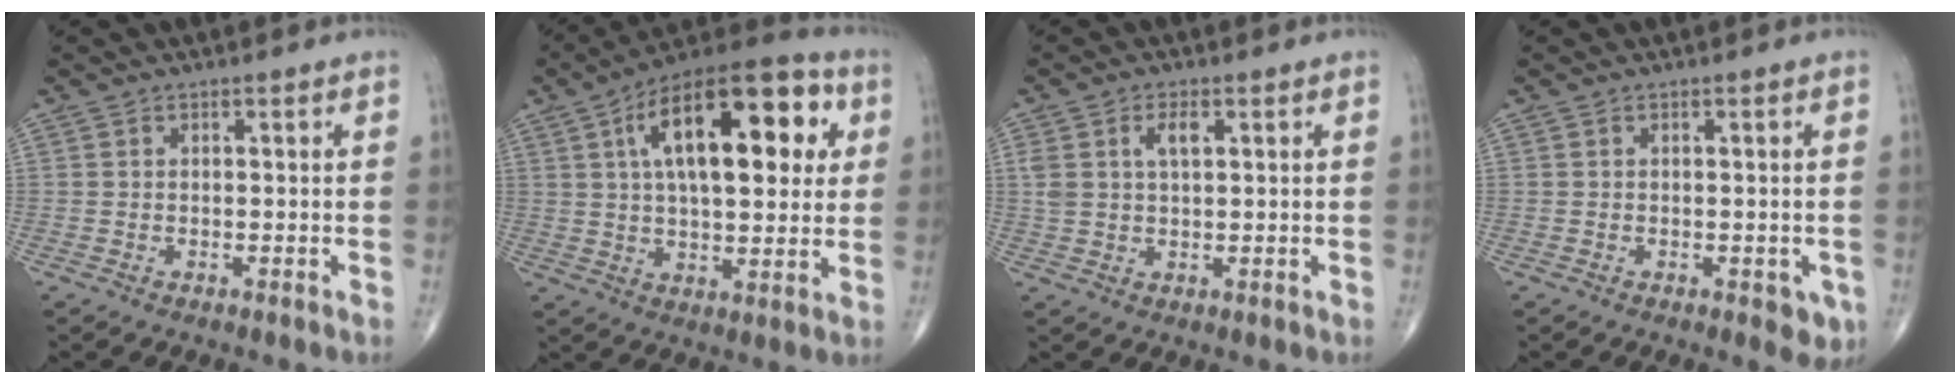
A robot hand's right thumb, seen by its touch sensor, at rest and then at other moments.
{"total": 23.6, "force": [6.7, 10.6, 20.0], "torque": [-0.289, 0.013, 0.095]}
{"total": 4.6, "force": [1.6, 2.3, 3.6], "torque": [-0.071, 0.004, 0.034]}
{"total": 3.2, "force": [-1.0, 1.6, 2.6], "torque": [-0.010, -0.002, -0.009]}